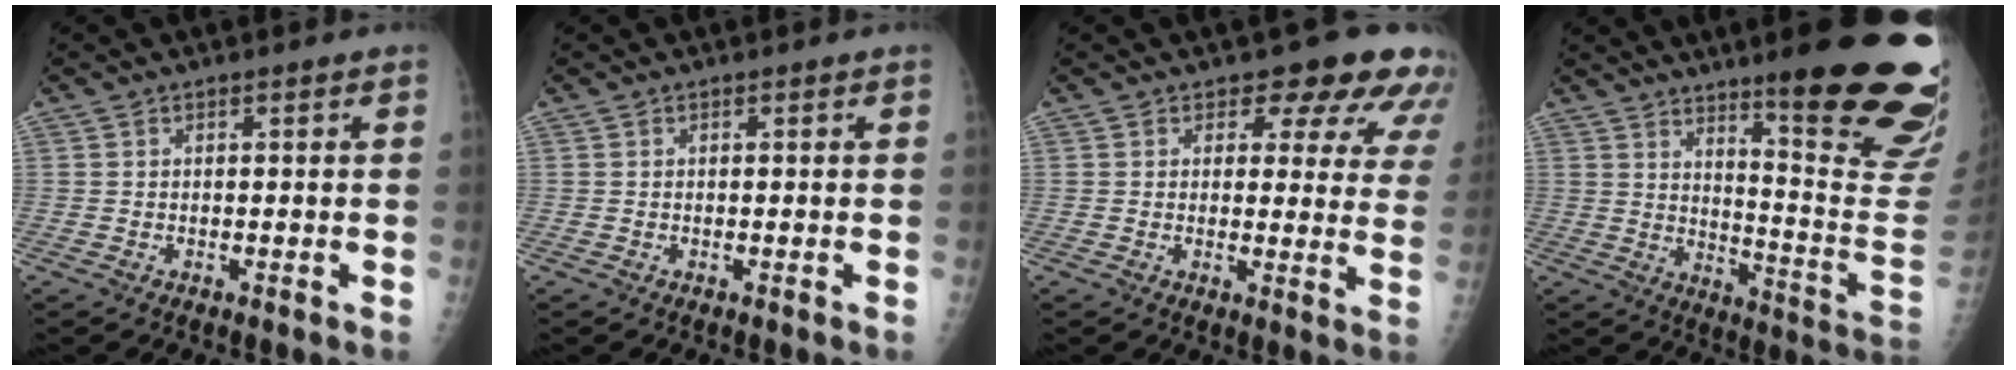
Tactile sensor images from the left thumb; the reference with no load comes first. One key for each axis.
{"total": 0.0}
{"total": 12.6, "fx": 9.6, "fy": 5.9, "fz": 5.6, "tx": -0.008, "ty": -0.047, "tz": 0.084}
{"total": 24.6, "fx": 15.3, "fy": 3.4, "fz": 19.0, "tx": -0.205, "ty": -0.101, "tz": 0.216}